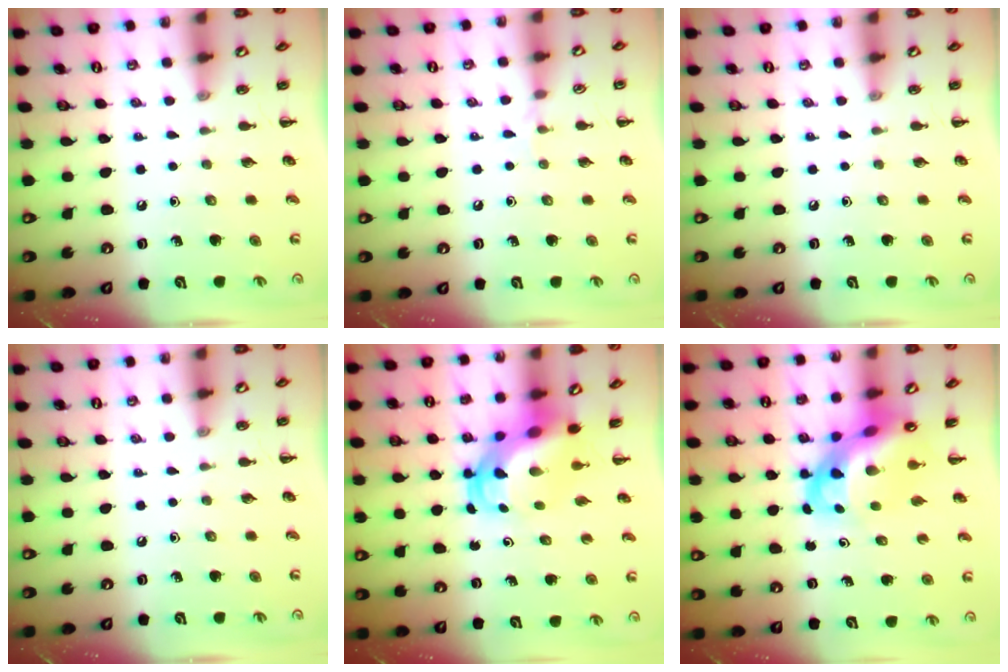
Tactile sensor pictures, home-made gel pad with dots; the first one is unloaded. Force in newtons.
{"total": 4.1, "press": 3.9, "slide": 1.5}
{"total": 0.0}
{"total": 0.0}
{"total": 6.8, "press": 6.6, "slide": 1.4}
{"total": 7.8, "press": 7.5, "slide": 2.1}